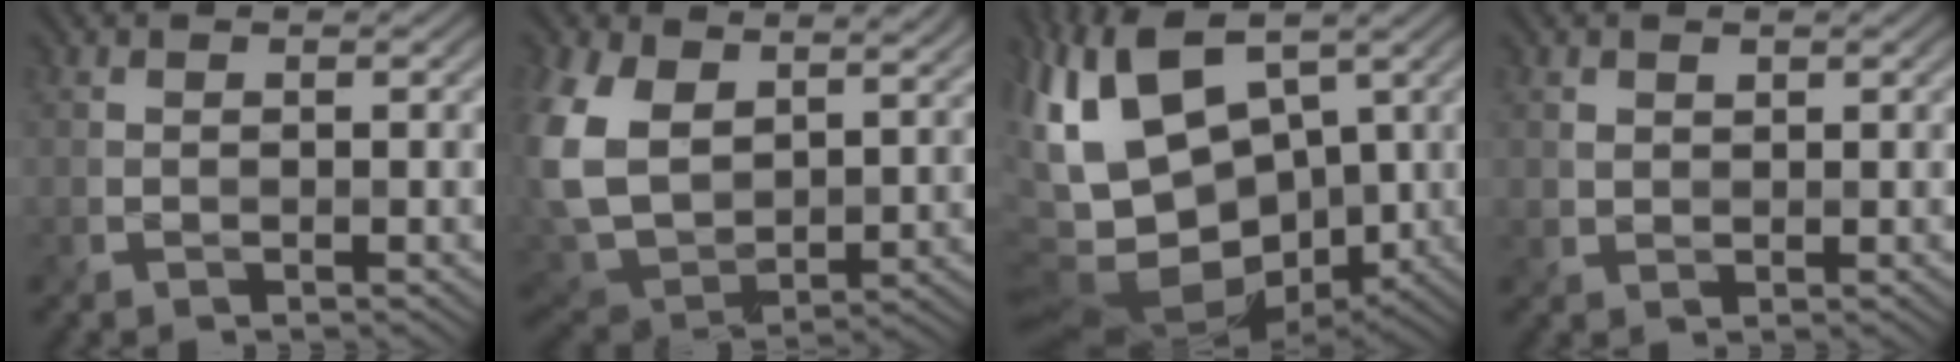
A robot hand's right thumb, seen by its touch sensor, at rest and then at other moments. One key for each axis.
{"total": 14.5, "fx": 6.3, "fy": 8.9, "fz": 9.5, "tx": -0.251, "ty": 0.004, "tz": 0.120}
{"total": 15.7, "fx": 2.2, "fy": 9.2, "fz": 12.4, "tx": -0.270, "ty": -0.011, "tz": 0.056}
{"total": 1.1, "fx": 0.8, "fy": 0.8, "fz": 0.1, "tx": -0.009, "ty": -0.005, "tz": 0.019}